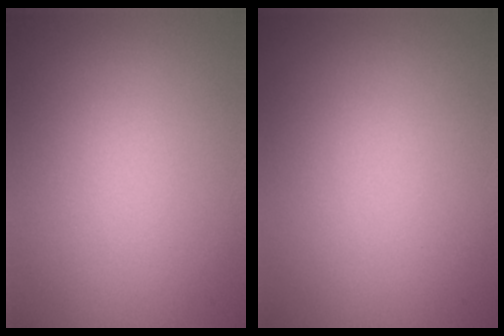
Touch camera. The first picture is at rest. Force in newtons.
{"total": 0.0}